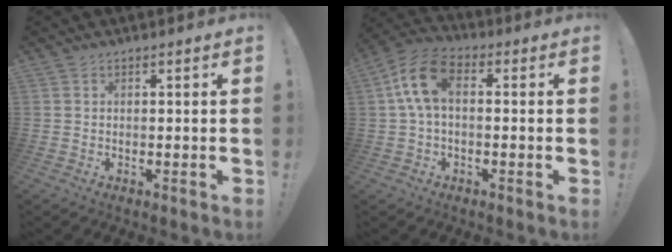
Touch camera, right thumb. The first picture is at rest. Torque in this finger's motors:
{"motor_torque": [0.10, 0.53, 0.99, 0.05, 0.27]}